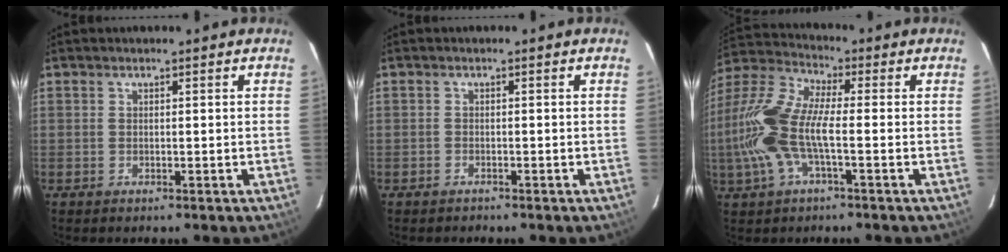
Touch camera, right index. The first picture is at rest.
{"total": 0.9, "force": [-0.8, 0.5, -0.1], "torque": [-0.003, 0.004, -0.014]}
{"total": 14.6, "force": [-2.5, 5.2, 13.4], "torque": [-0.288, 0.005, -0.054]}